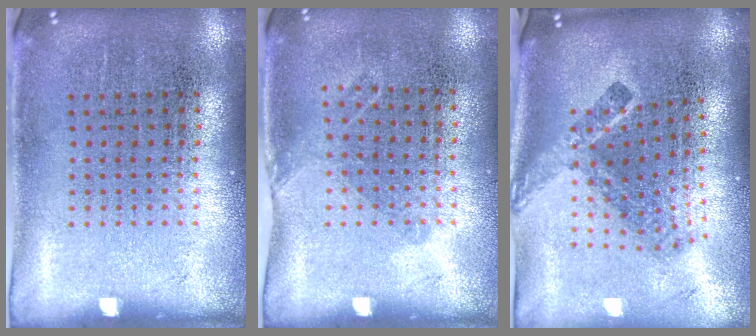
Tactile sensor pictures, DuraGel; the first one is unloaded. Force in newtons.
{"total": 1.0, "press": 0.7, "slide": 0.7}
{"total": 2.4, "press": 1.5, "slide": 1.9}